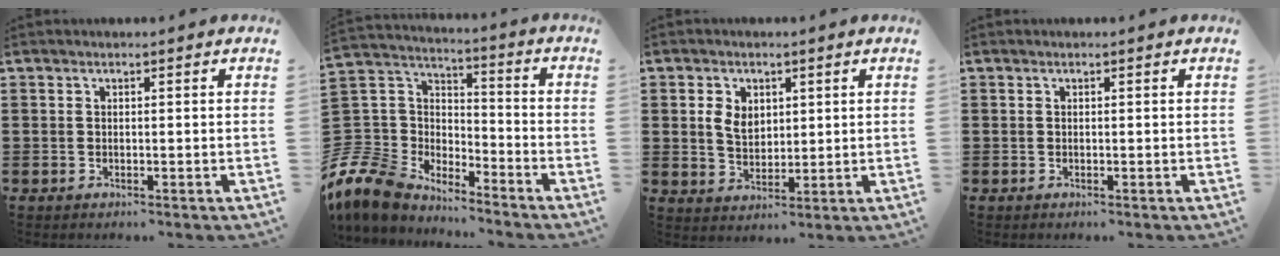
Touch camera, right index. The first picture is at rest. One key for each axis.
{"total": 9.8, "fx": -7.4, "fy": 6.1, "fz": 1.9, "tx": -0.107, "ty": -0.005, "tz": -0.154}
{"total": 4.3, "fx": 1.1, "fy": 3.2, "fz": 2.6, "tx": -0.062, "ty": 0.011, "tz": 0.018}
{"total": 0.0}